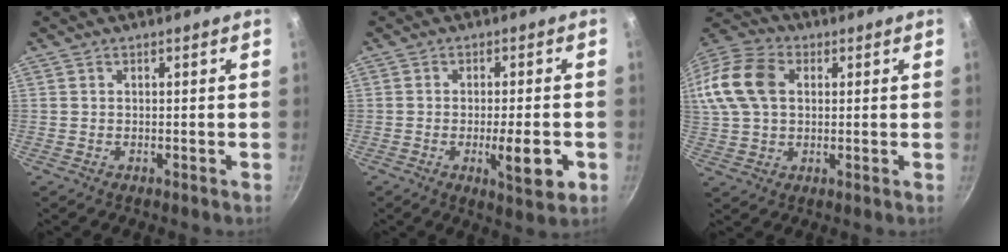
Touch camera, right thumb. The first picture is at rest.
{"total": 8.1, "force": [-2.3, 2.1, 7.5], "torque": [-0.096, 0.002, -0.030]}
{"total": 18.4, "force": [3.9, 13.4, 12.0], "torque": [-0.269, 0.032, 0.062]}